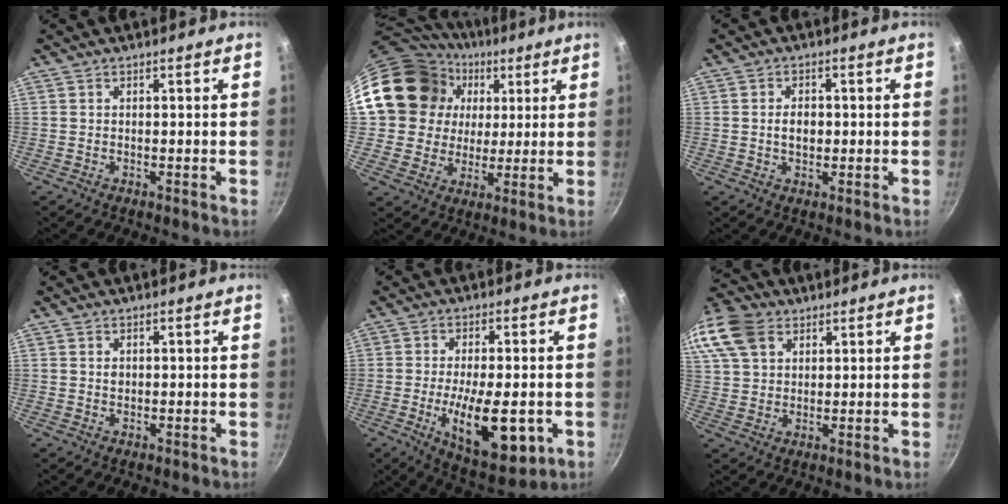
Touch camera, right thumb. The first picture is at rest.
{"total": 19.7, "force": [5.4, 17.1, 8.1], "torque": [-0.136, 0.017, 0.099]}
{"total": 3.4, "force": [-0.1, 2.4, 2.4], "torque": [-0.027, 0.004, -0.002]}
{"total": 1.0, "force": [0.2, 0.8, 0.5], "torque": [-0.005, -0.001, 0.004]}
{"total": 15.4, "force": [-4.0, 6.2, 13.5], "torque": [-0.191, 0.000, -0.051]}
{"total": 16.7, "force": [7.8, 11.8, 8.8], "torque": [-0.208, 0.026, 0.148]}